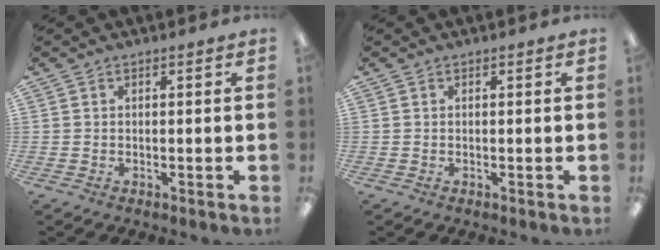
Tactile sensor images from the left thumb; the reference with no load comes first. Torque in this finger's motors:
{"motor_torque": [0.00, 0.00, 0.04, 0.04, 0.00]}